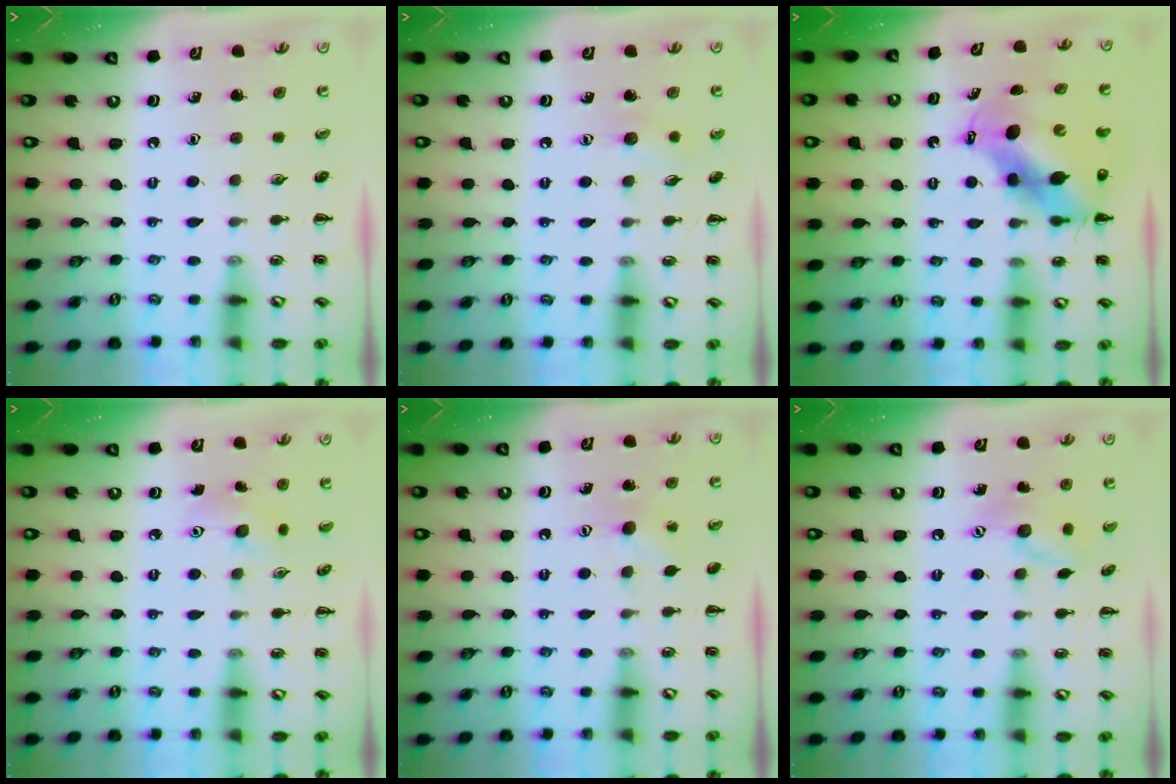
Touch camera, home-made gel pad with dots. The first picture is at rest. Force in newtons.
{"total": 6.4, "press": 6.2, "slide": 1.4}
{"total": 10.2, "press": 9.8, "slide": 2.8}
{"total": 4.9, "press": 4.8, "slide": 1.0}
{"total": 5.6, "press": 5.4, "slide": 1.4}
{"total": 9.3, "press": 9.2, "slide": 0.7}